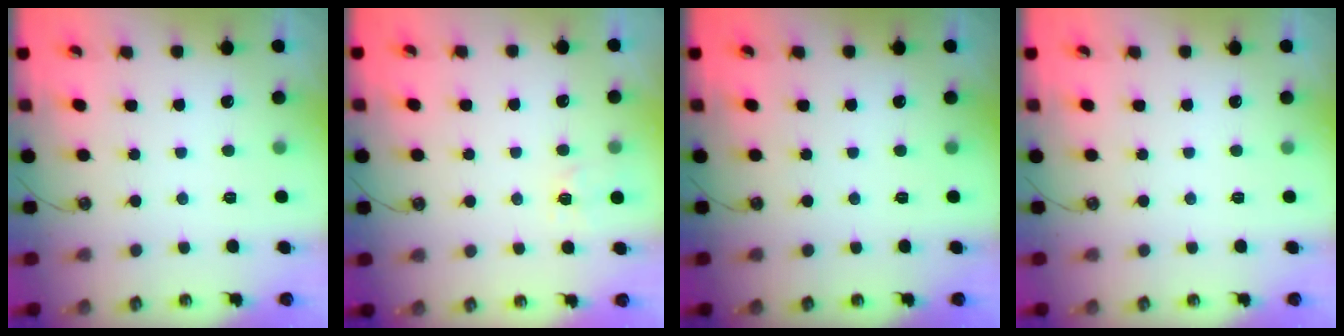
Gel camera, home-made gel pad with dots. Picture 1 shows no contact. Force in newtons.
{"total": 4.4, "press": 4.4, "slide": 0.5}
{"total": 0.0}
{"total": 0.0}